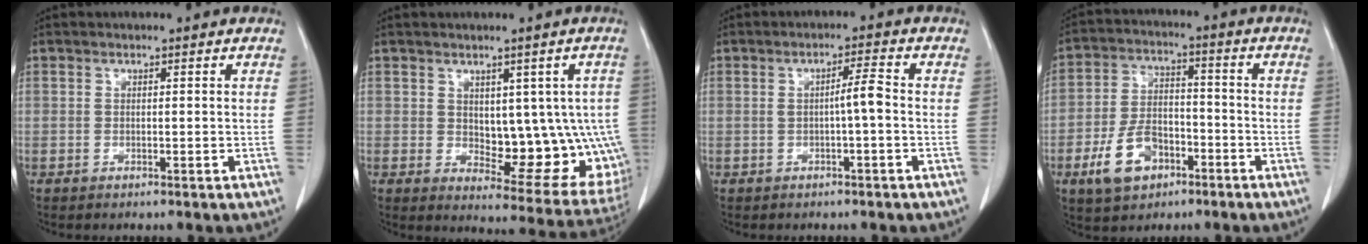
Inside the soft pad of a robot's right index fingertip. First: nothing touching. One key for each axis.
{"total": 14.0, "fx": -0.2, "fy": 6.9, "fz": 12.1, "tx": -0.118, "ty": 0.004, "tz": 0.019}
{"total": 3.1, "fx": -0.4, "fy": 0.0, "fz": 3.1, "tx": -0.049, "ty": 0.004, "tz": -0.006}
{"total": 9.5, "fx": -4.6, "fy": 5.8, "fz": 5.9, "tx": -0.128, "ty": 0.012, "tz": -0.079}